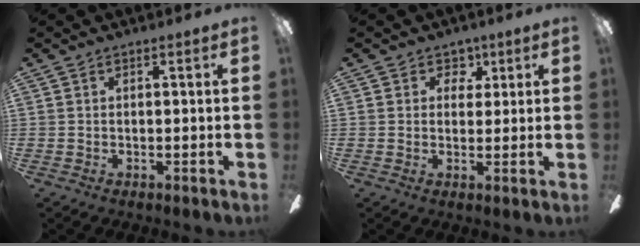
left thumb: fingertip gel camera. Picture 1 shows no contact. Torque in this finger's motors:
{"motor_torque": [-0.02, -0.09, -0.20, -0.20, -0.01]}